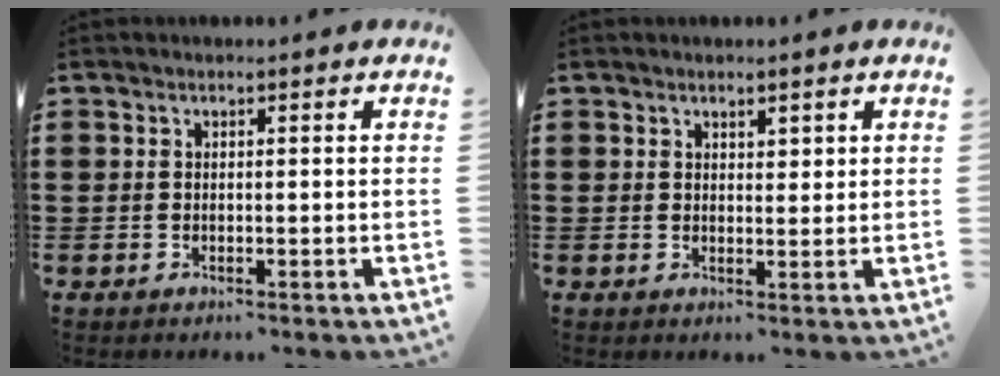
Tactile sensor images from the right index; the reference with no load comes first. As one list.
[{"total": 1.7, "force": [1.4, 0.9, 0.4], "torque": [-0.002, 0.003, 0.024]}]